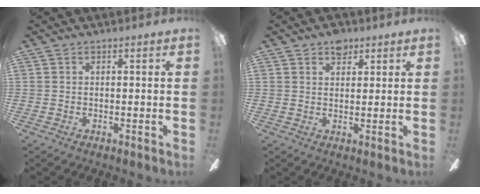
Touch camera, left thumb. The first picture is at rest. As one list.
[{"total": 4.5, "force": [3.1, 2.6, 2.0], "torque": [-0.013, -0.011, 0.051]}]